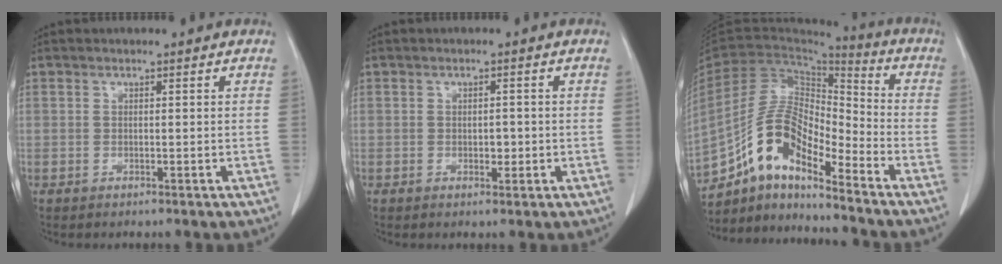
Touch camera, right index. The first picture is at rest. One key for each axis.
{"total": 1.8, "fx": -0.3, "fy": 1.1, "fz": 1.4, "tx": -0.019, "ty": 0.002, "tz": 0.001}
{"total": 12.8, "fx": -9.3, "fy": 3.5, "fz": 8.1, "tx": -0.157, "ty": 0.030, "tz": -0.171}